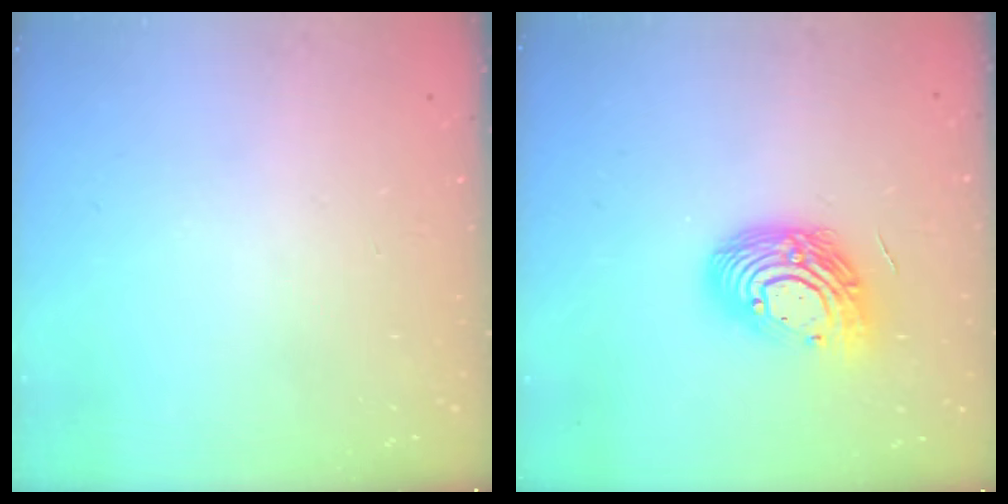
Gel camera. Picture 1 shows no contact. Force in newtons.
{"total": 14.2, "press": 14.1, "slide": 1.2}